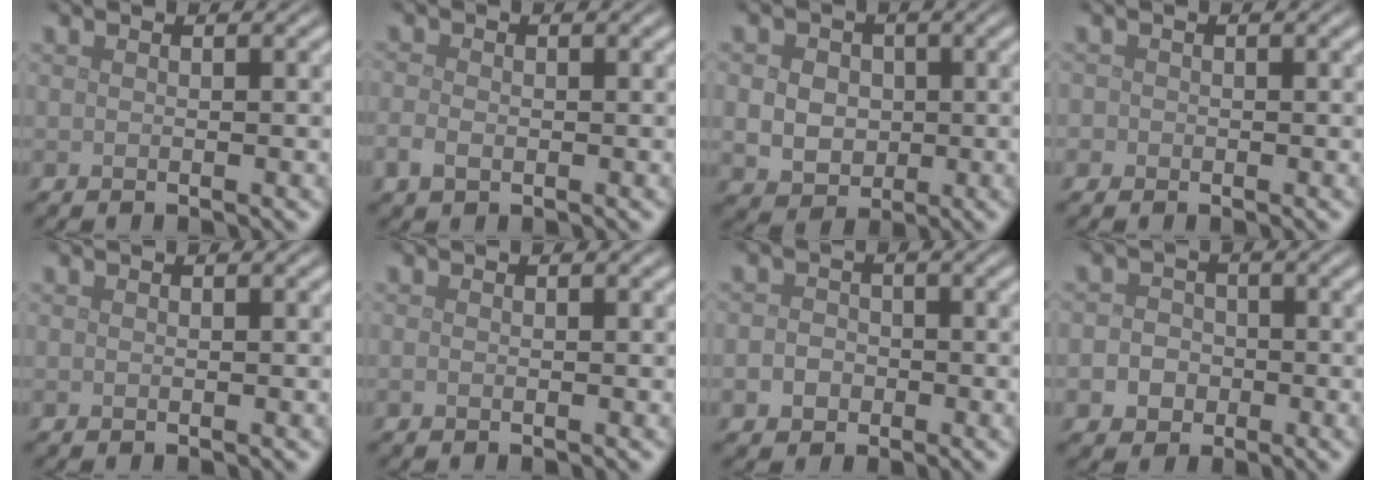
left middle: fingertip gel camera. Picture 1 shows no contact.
{"total": 1.8, "force": [-0.5, 1.3, 1.2], "torque": [-0.028, -0.003, -0.013]}
{"total": 6.1, "force": [0.6, 5.2, 3.1], "torque": [-0.047, 0.024, -0.009]}
{"total": 0.7, "force": [-0.2, 0.7, 0.0], "torque": [0.005, -0.006, -0.006]}
{"total": 0.0}
{"total": 0.0}
{"total": 2.5, "force": [-0.7, 2.2, 1.0], "torque": [0.002, 0.002, -0.023]}
{"total": 4.0, "force": [-1.2, 3.6, 1.2], "torque": [0.006, 0.005, -0.039]}